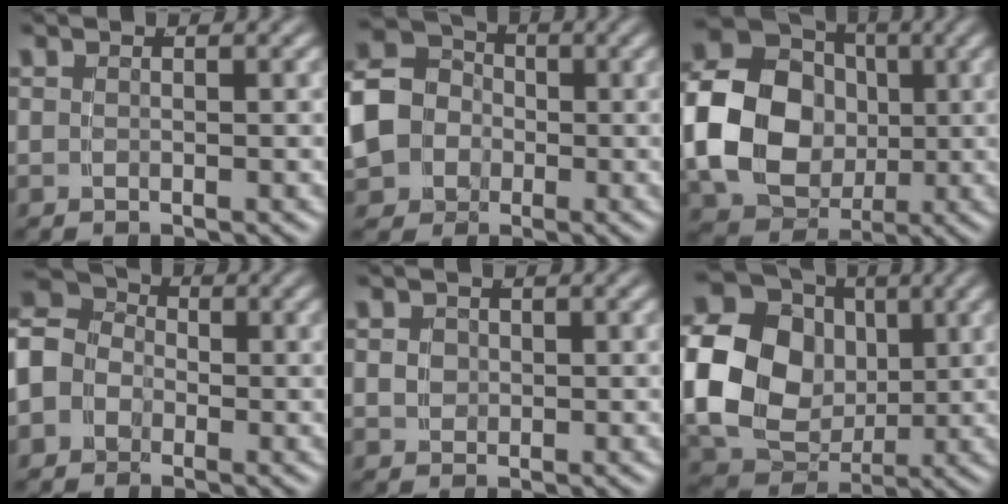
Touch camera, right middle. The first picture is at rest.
{"total": 11.3, "force": [-0.5, 10.0, 5.2], "torque": [-0.127, -0.028, -0.013]}
{"total": 17.1, "force": [0.7, 14.5, 8.9], "torque": [-0.187, -0.014, 0.002]}
{"total": 8.8, "force": [0.7, 7.7, 4.2], "torque": [-0.086, 0.006, -0.006]}
{"total": 1.2, "force": [0.2, 1.1, 0.4], "torque": [-0.005, -0.004, 0.008]}
{"total": 19.2, "force": [1.9, 16.3, 9.9], "torque": [-0.192, -0.018, 0.022]}